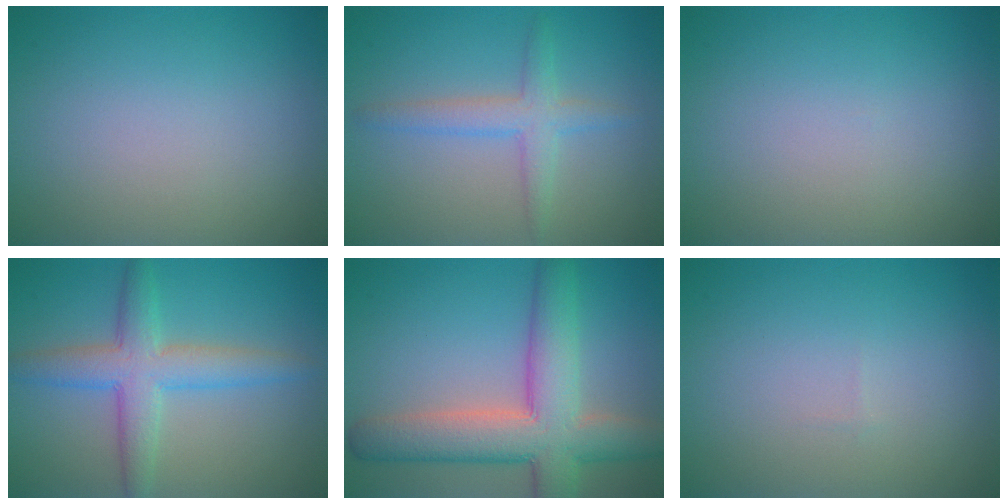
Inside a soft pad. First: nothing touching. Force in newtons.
{"total": 2.7, "press": 2.7, "slide": 0.2}
{"total": 0.0}
{"total": 4.9, "press": 4.9, "slide": 0.2}
{"total": 8.6, "press": 8.6, "slide": 0.5}
{"total": 0.0}